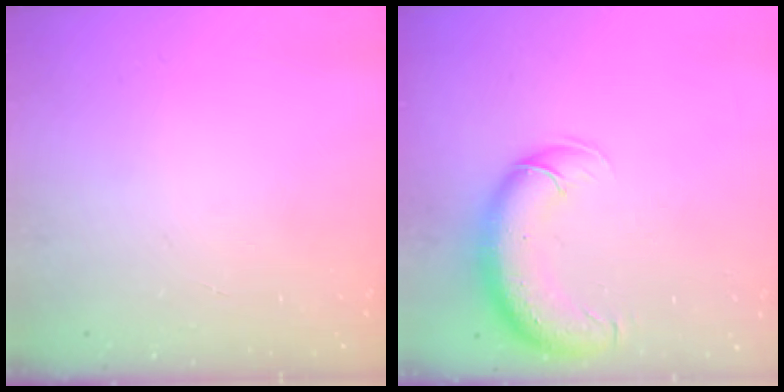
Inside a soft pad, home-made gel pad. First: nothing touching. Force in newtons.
{"total": 11.0, "press": 10.6, "slide": 2.8}